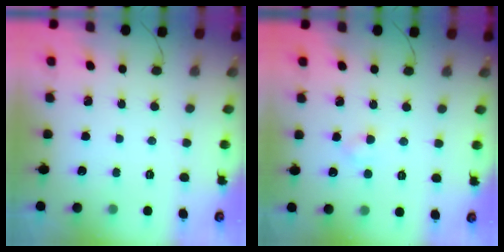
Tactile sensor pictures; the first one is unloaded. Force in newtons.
{"total": 2.2, "press": 2.0, "slide": 0.8}